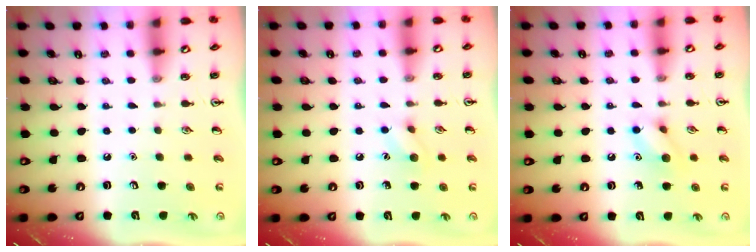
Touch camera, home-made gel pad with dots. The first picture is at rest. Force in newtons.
{"total": 6.0, "press": 5.9, "slide": 1.1}
{"total": 8.3, "press": 8.3, "slide": 0.5}